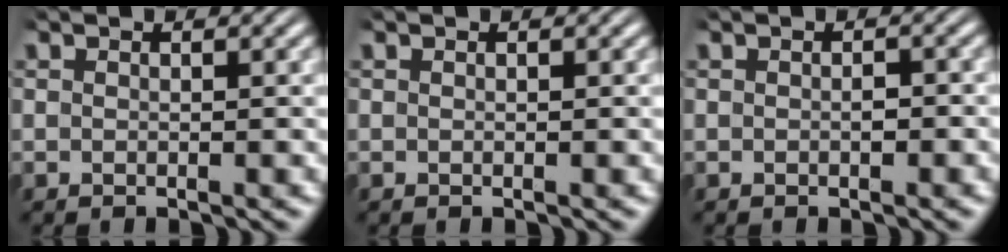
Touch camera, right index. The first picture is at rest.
{"total": 0.0}
{"total": 0.8, "force": [-0.4, 0.3, 0.6], "torque": [-0.010, -0.002, -0.005]}